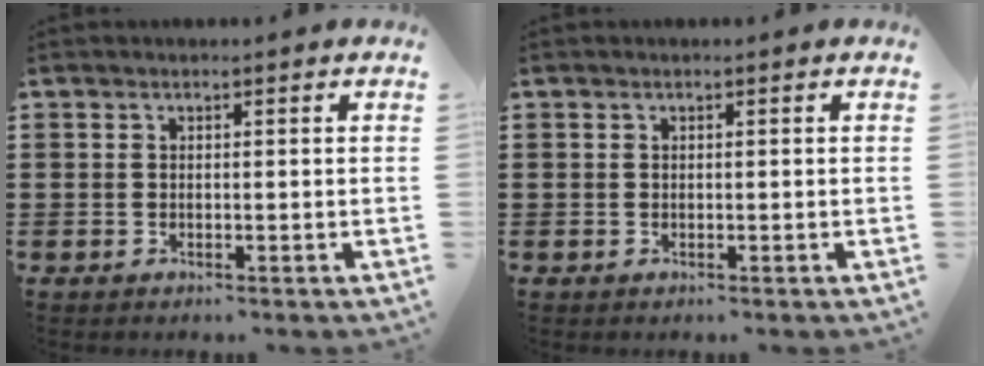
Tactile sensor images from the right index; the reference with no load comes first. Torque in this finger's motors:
{"motor_torque": [0.36, 0.37, 0.00, 0.00]}